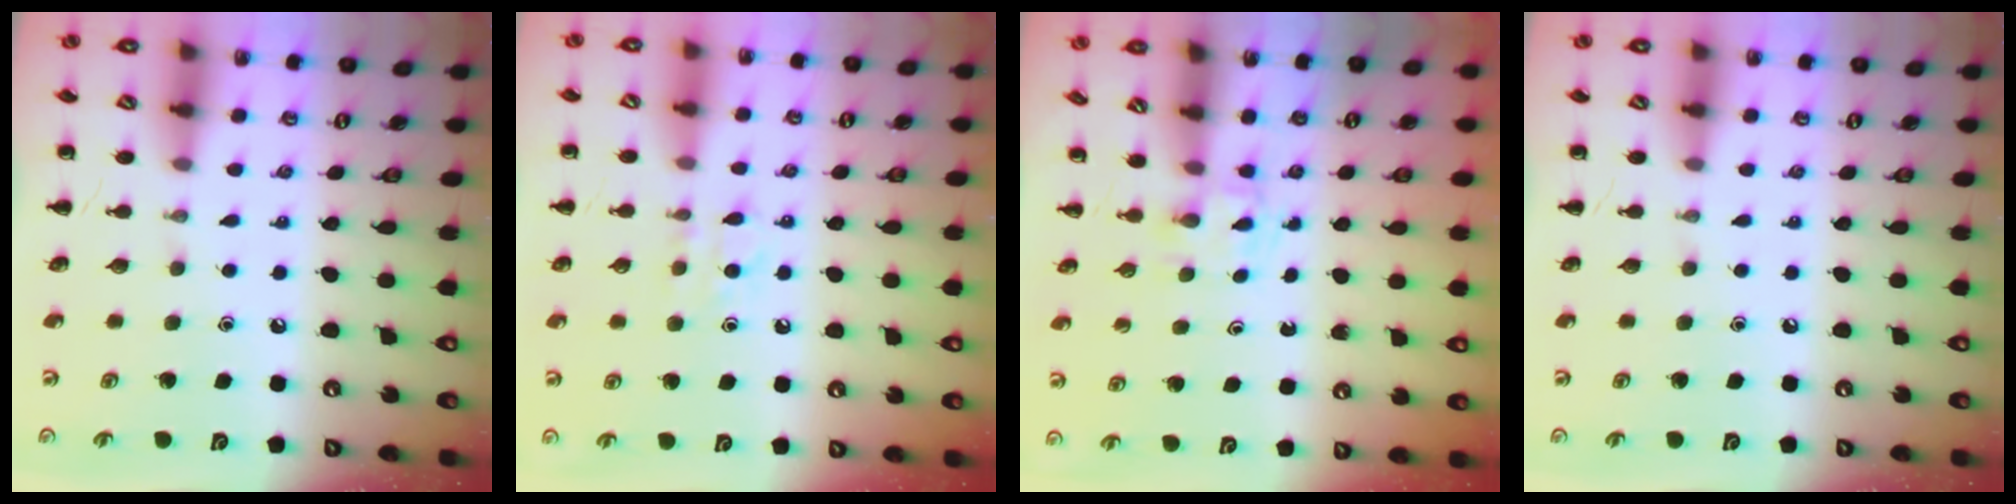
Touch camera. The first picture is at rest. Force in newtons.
{"total": 5.5, "press": 5.3, "slide": 1.5}
{"total": 2.2, "press": 1.9, "slide": 1.1}
{"total": 0.0}